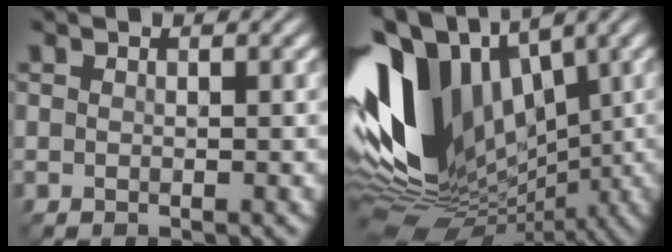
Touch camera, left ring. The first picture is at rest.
{"total": 14.4, "force": [0.1, 9.7, 10.7], "torque": [-0.225, 0.025, -0.004]}